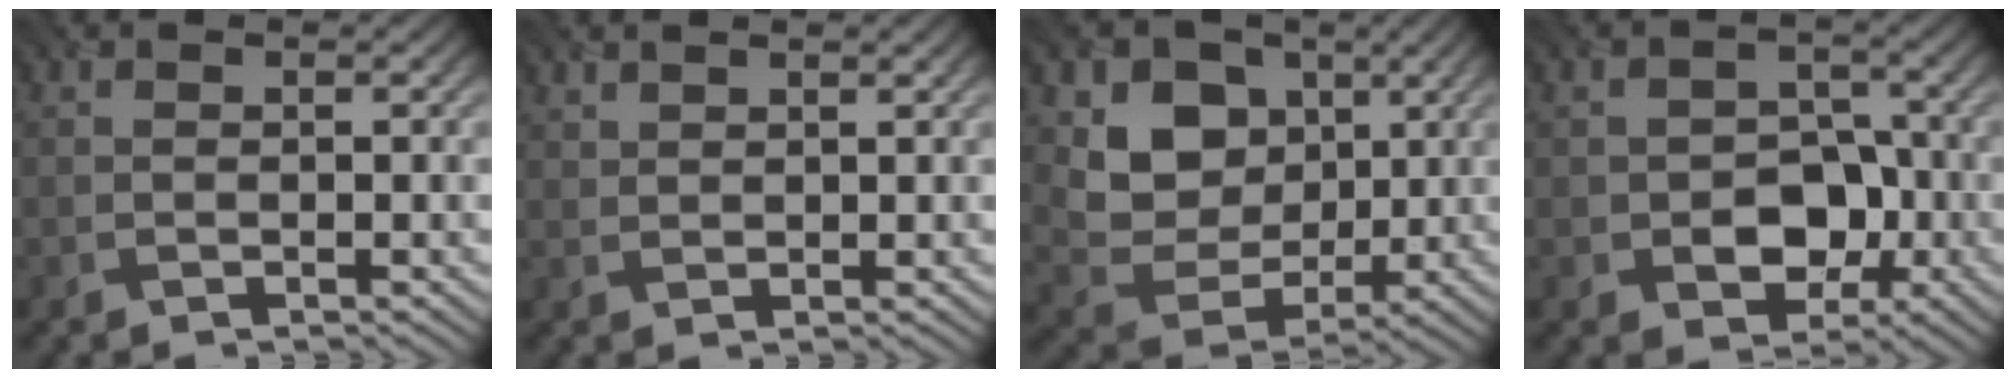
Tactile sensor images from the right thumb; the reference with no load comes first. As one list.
[{"total": 1.6, "force": [1.4, 0.5, 0.5], "torque": [-0.015, 0.002, 0.034]}, {"total": 9.3, "force": [3.3, 7.4, 4.5], "torque": [-0.105, -0.017, 0.061]}, {"total": 5.9, "force": [-1.8, 4.4, 3.5], "torque": [-0.055, -0.003, -0.033]}]